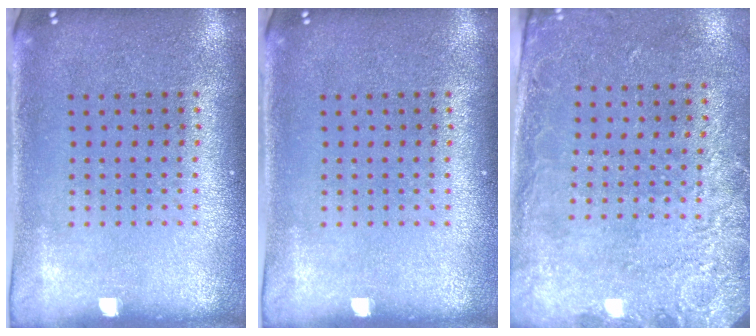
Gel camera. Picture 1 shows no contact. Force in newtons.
{"total": 0.0}
{"total": 2.7, "press": 2.0, "slide": 1.8}